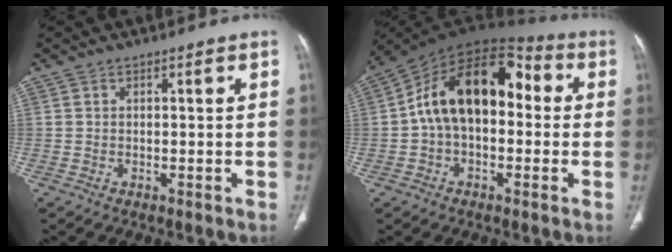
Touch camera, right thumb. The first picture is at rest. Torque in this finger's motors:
{"motor_torque": [2.44, 2.57, 1.13, -0.59, 0.44]}